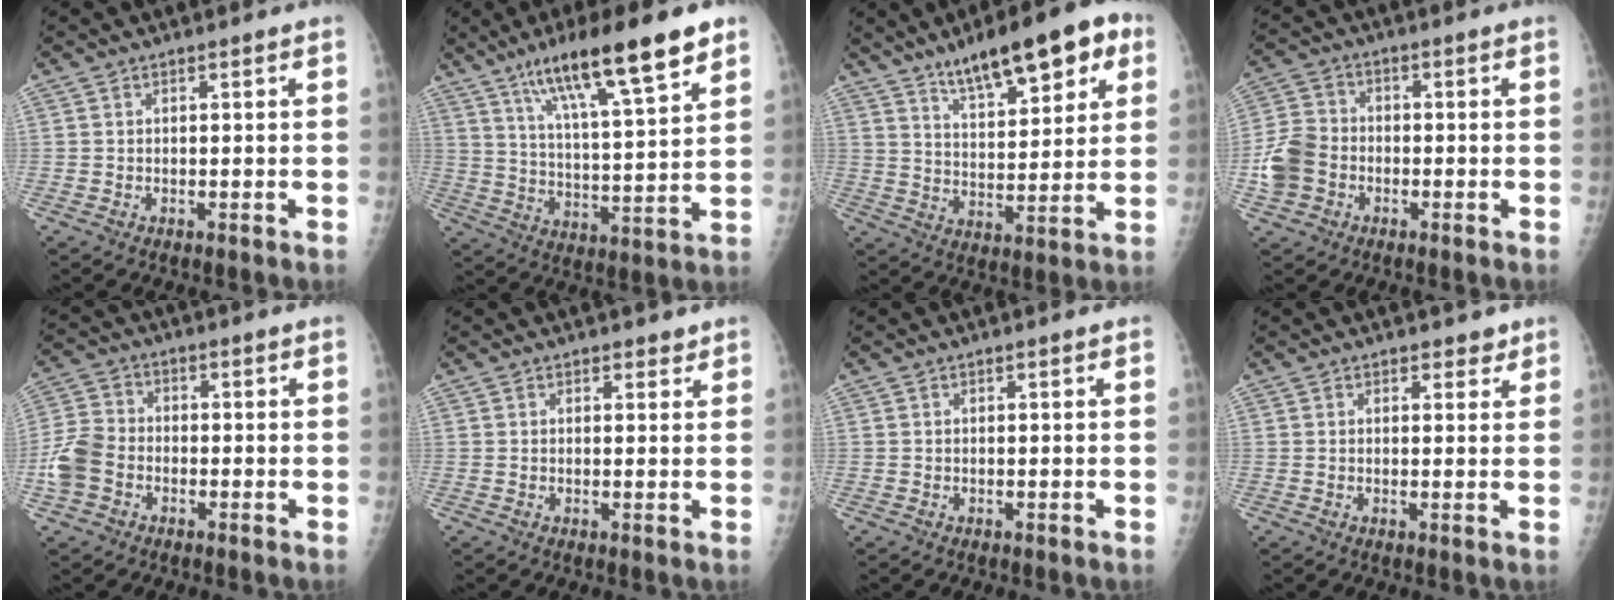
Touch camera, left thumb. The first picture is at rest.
{"total": 19.0, "force": [11.8, 3.3, 14.5], "torque": [-0.225, -0.041, 0.198]}
{"total": 16.4, "force": [9.5, 5.7, 12.1], "torque": [-0.142, -0.028, 0.147]}
{"total": 8.3, "force": [-2.2, 6.8, 4.2], "torque": [-0.077, 0.019, -0.047]}
{"total": 7.4, "force": [-2.4, 5.7, 4.1], "torque": [-0.084, 0.017, -0.053]}
{"total": 1.5, "force": [1.2, 0.8, 0.4], "torque": [0.008, -0.007, 0.012]}
{"total": 0.0}
{"total": 2.2, "force": [1.6, 1.3, 0.8], "torque": [0.011, -0.008, 0.016]}